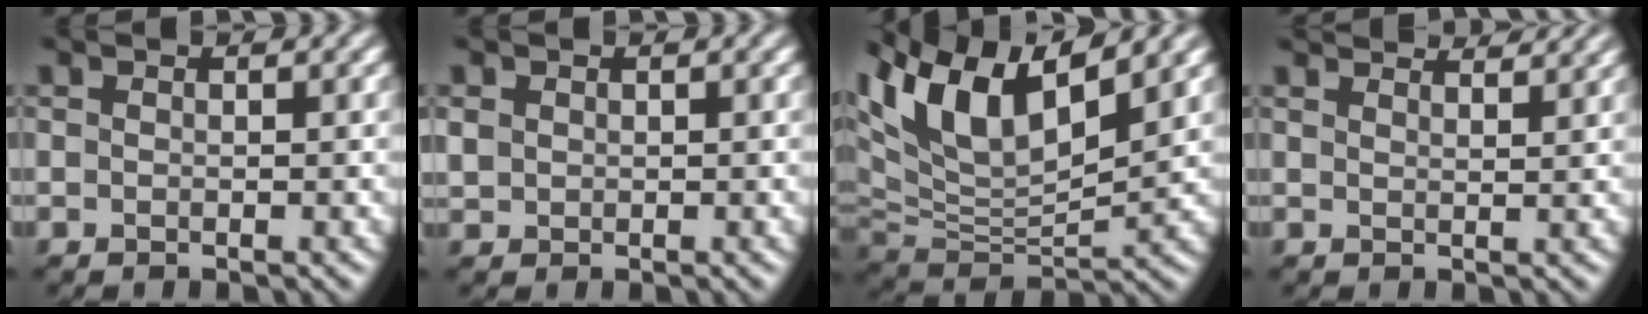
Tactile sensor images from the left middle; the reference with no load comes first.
{"total": 1.0, "force": [0.0, 1.0, 0.1], "torque": [-0.006, -0.004, 0.003]}
{"total": 9.5, "force": [5.3, 3.5, 7.1], "torque": [-0.147, 0.013, 0.099]}
{"total": 4.7, "force": [4.3, 0.8, 1.7], "torque": [-0.033, 0.021, 0.046]}